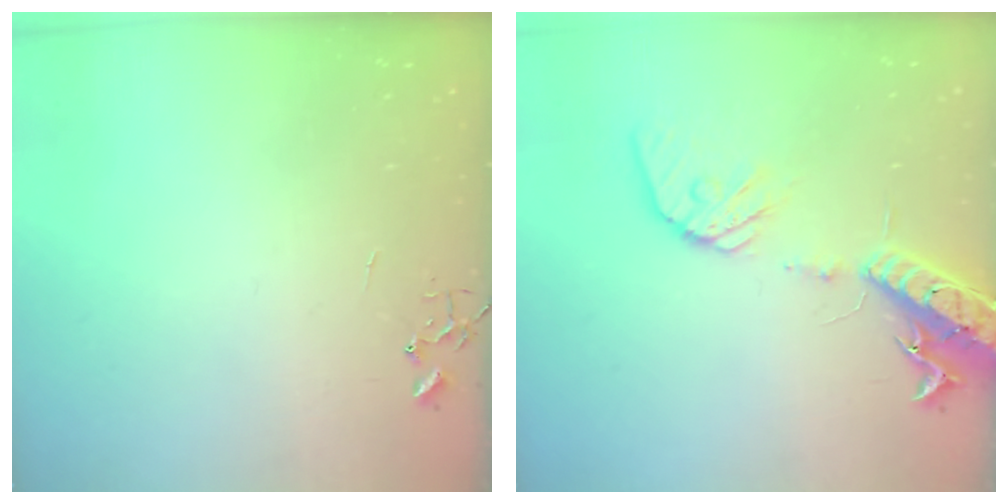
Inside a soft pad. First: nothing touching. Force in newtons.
{"total": 17.5, "press": 17.1, "slide": 3.5}